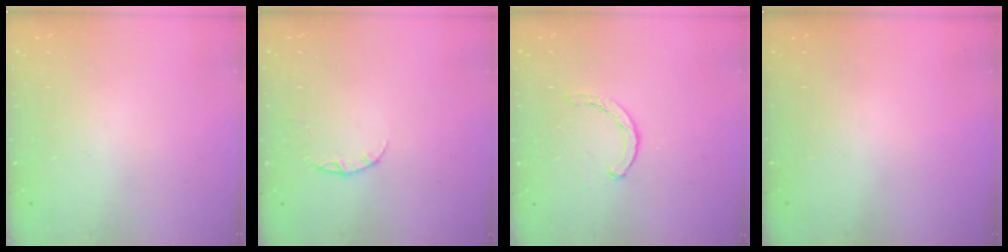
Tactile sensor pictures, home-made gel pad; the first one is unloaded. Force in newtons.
{"total": 2.4, "press": 2.3, "slide": 0.4}
{"total": 1.1, "press": 1.1, "slide": 0.2}
{"total": 0.0}